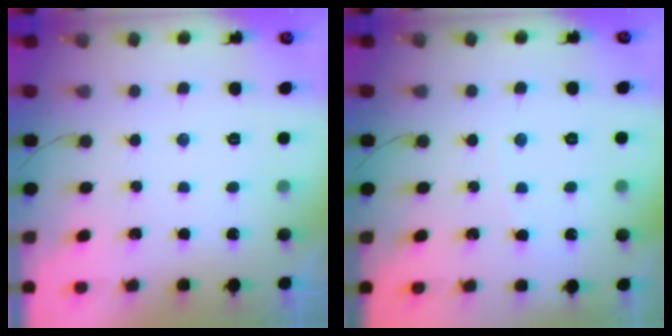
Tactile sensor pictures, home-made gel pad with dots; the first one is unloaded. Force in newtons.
{"total": 2.3, "press": 2.3, "slide": 0.3}